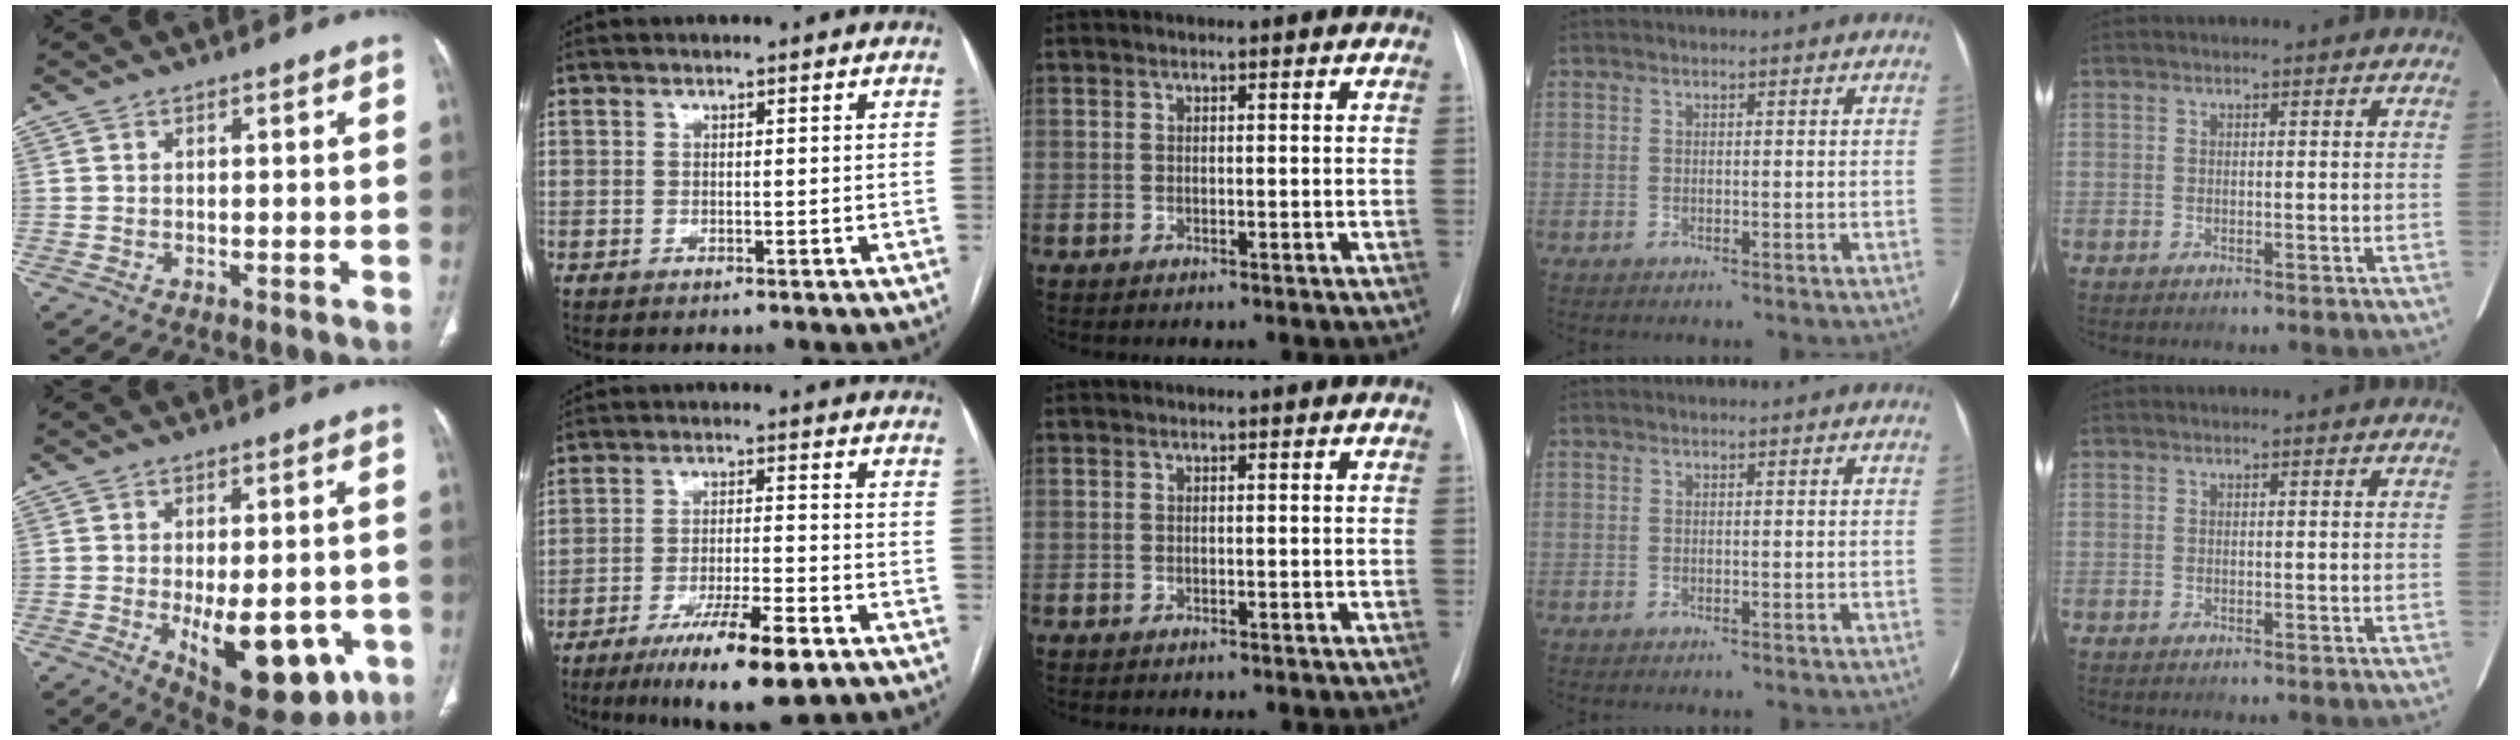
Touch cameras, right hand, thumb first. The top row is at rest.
{"thumb": {"total": 16.8, "force": [-5.0, 8.1, 13.8], "torque": [-0.166, -0.008, -0.045]}, "index": {"total": 12.2, "force": [-7.4, 1.6, 9.6], "torque": [-0.161, -0.022, -0.118]}}